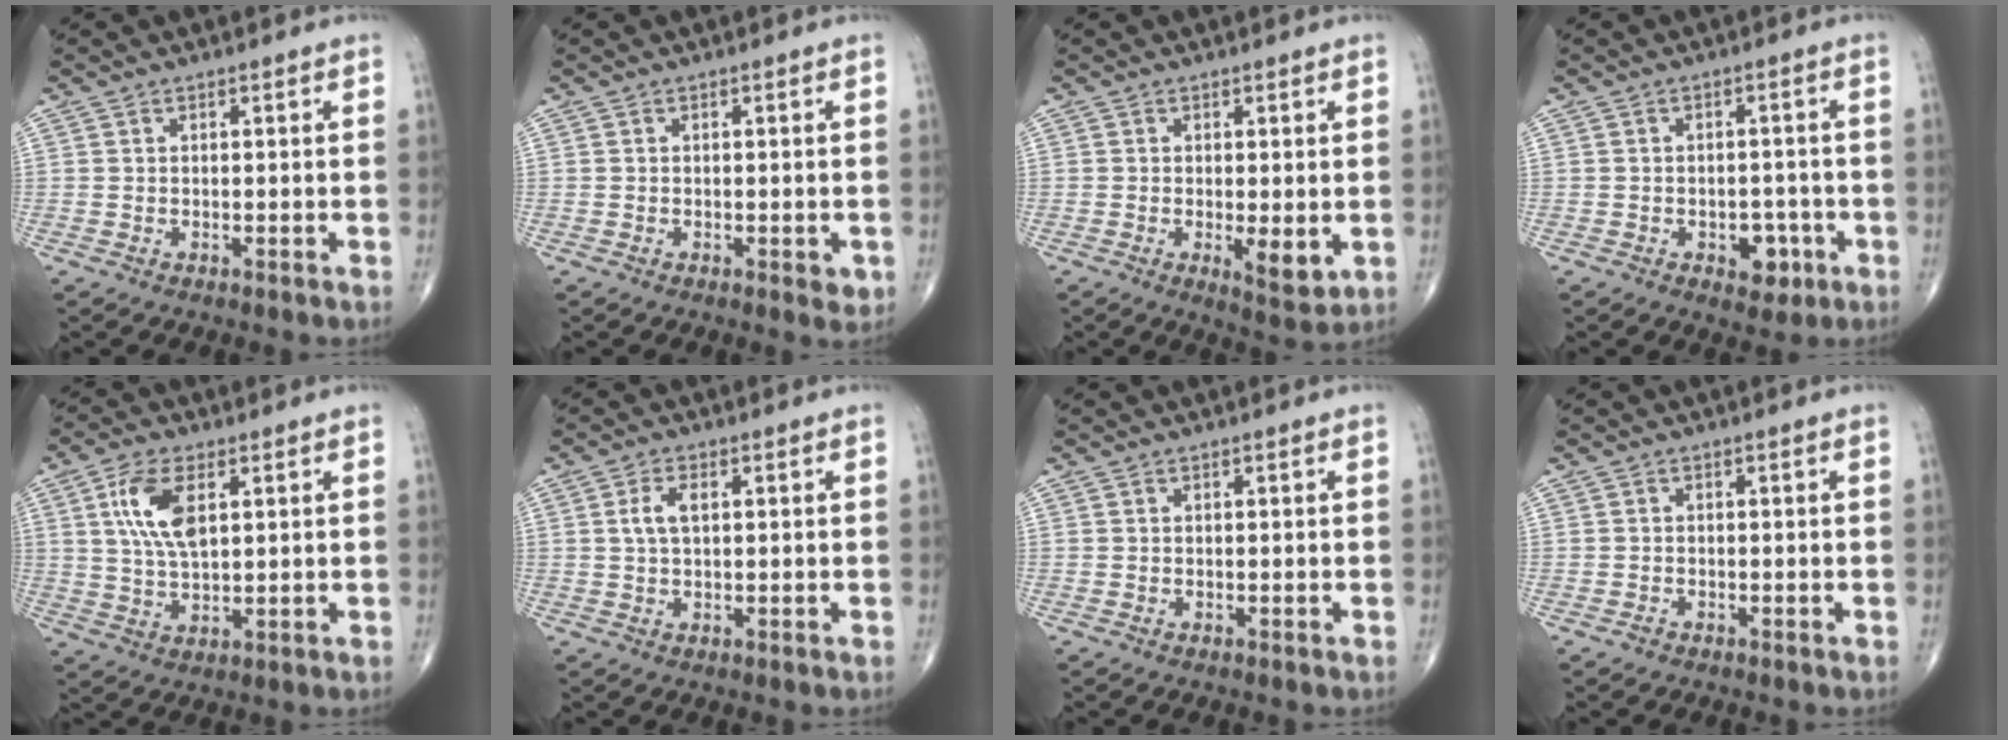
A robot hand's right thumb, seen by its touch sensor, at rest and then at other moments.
{"total": 2.0, "force": [-0.5, 0.8, 1.8], "torque": [-0.015, -0.002, -0.004]}
{"total": 5.2, "force": [-0.7, 1.7, 4.8], "torque": [-0.071, -0.016, -0.007]}
{"total": 5.2, "force": [-2.1, 3.4, 3.3], "torque": [-0.015, 0.015, -0.021]}
{"total": 9.5, "force": [2.9, 4.5, 7.8], "torque": [-0.156, -0.006, 0.058]}
{"total": 3.8, "force": [0.9, 1.9, 3.1], "torque": [-0.069, 0.006, 0.016]}
{"total": 0.0}
{"total": 0.6, "force": [-0.4, 0.3, 0.1], "torque": [0.000, 0.001, -0.010]}